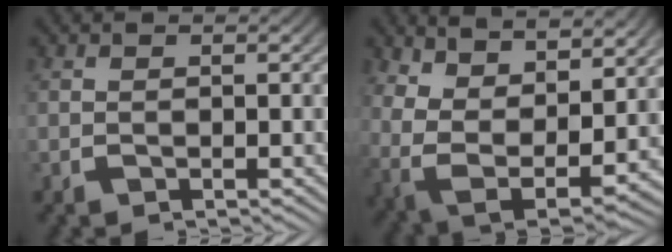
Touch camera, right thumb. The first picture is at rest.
{"total": 11.6, "force": [0.7, 8.3, 8.1], "torque": [-0.198, -0.062, 0.035]}